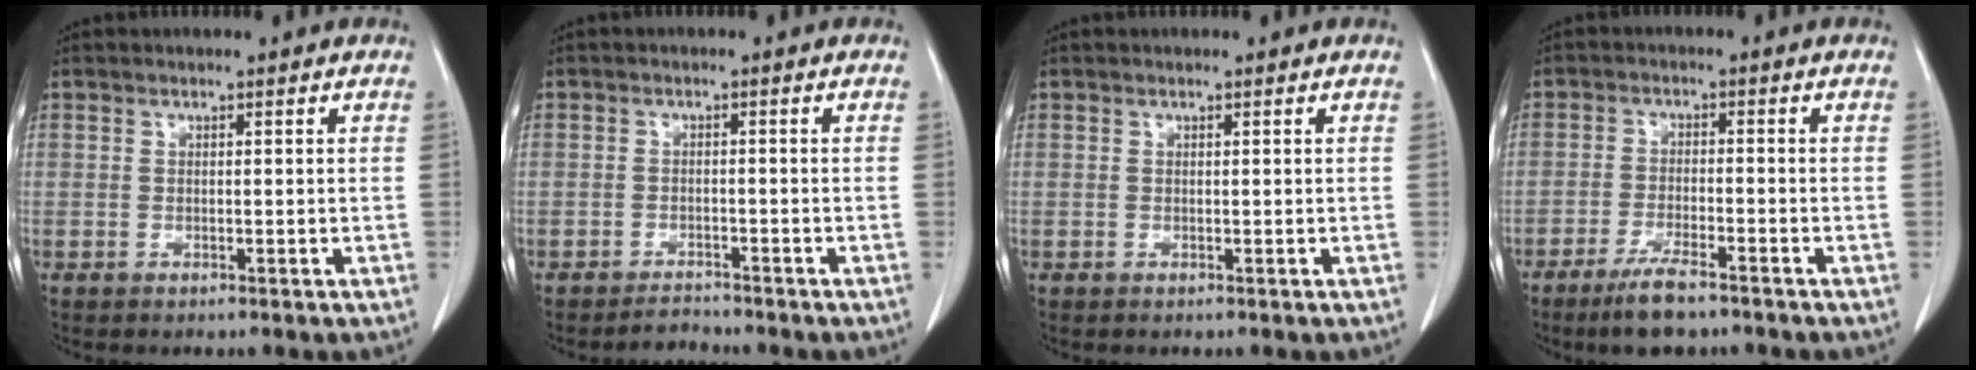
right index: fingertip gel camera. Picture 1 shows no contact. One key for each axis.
{"total": 1.8, "fx": -1.7, "fy": 0.5, "fz": -0.4, "tx": 0.008, "ty": -0.002, "tz": -0.028}
{"total": 0.0}
{"total": 6.3, "fx": -4.7, "fy": 1.1, "fz": 4.1, "tx": -0.078, "ty": -0.012, "tz": -0.083}